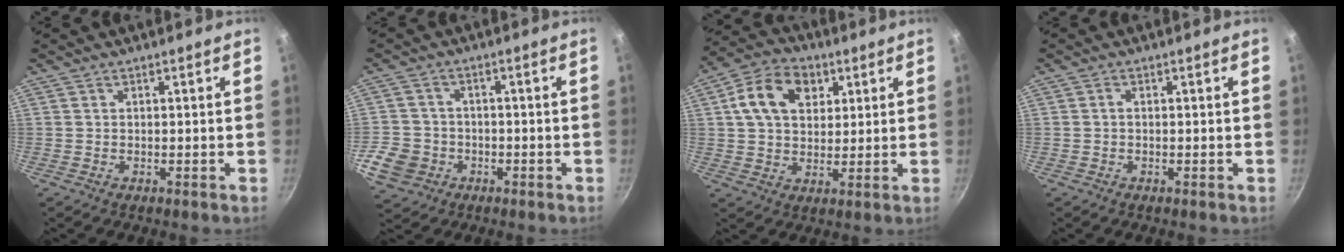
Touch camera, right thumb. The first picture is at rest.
{"total": 8.8, "force": [-3.2, 7.5, 3.4], "torque": [-0.063, 0.021, -0.057]}
{"total": 12.5, "force": [4.1, 9.0, 7.7], "torque": [-0.115, 0.004, 0.058]}
{"total": 0.8, "force": [-0.1, 0.5, 0.6], "torque": [-0.012, 0.004, -0.002]}